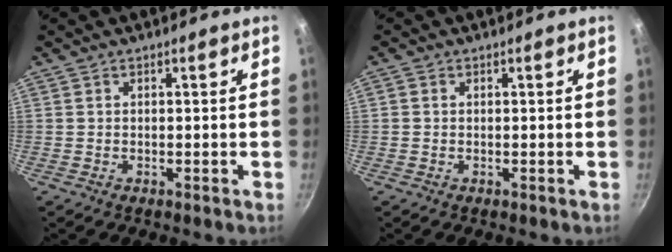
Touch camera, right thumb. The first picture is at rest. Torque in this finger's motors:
{"motor_torque": [-0.47, 0.31, -0.26, 0.15, 0.05]}